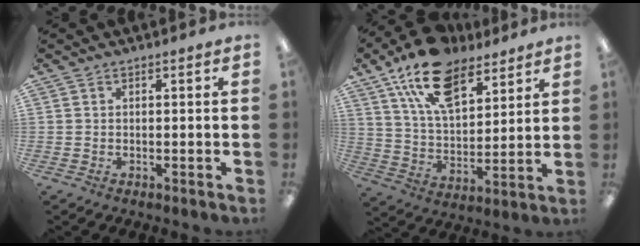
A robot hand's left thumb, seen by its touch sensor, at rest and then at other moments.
{"total": 17.5, "force": [11.4, 9.0, 9.7], "torque": [-0.176, -0.047, 0.208]}